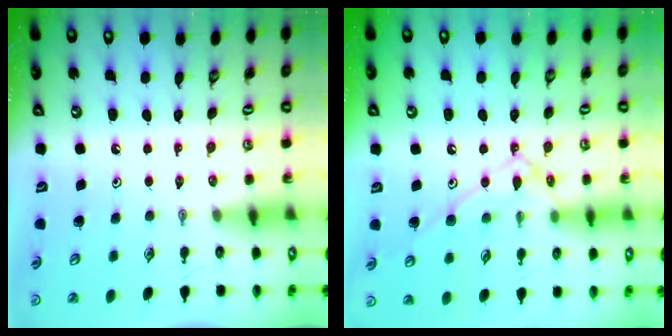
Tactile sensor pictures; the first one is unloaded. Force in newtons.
{"total": 12.3, "press": 12.2, "slide": 0.8}